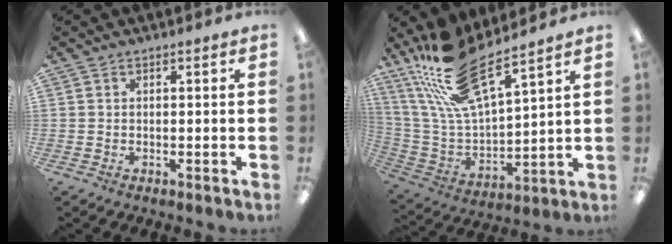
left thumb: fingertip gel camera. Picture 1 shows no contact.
{"total": 19.2, "force": [15.1, 5.0, 10.8], "torque": [-0.242, -0.090, 0.268]}